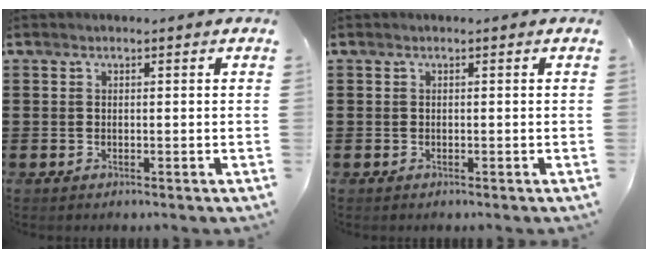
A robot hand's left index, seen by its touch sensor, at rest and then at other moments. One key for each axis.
{"total": 0.0}